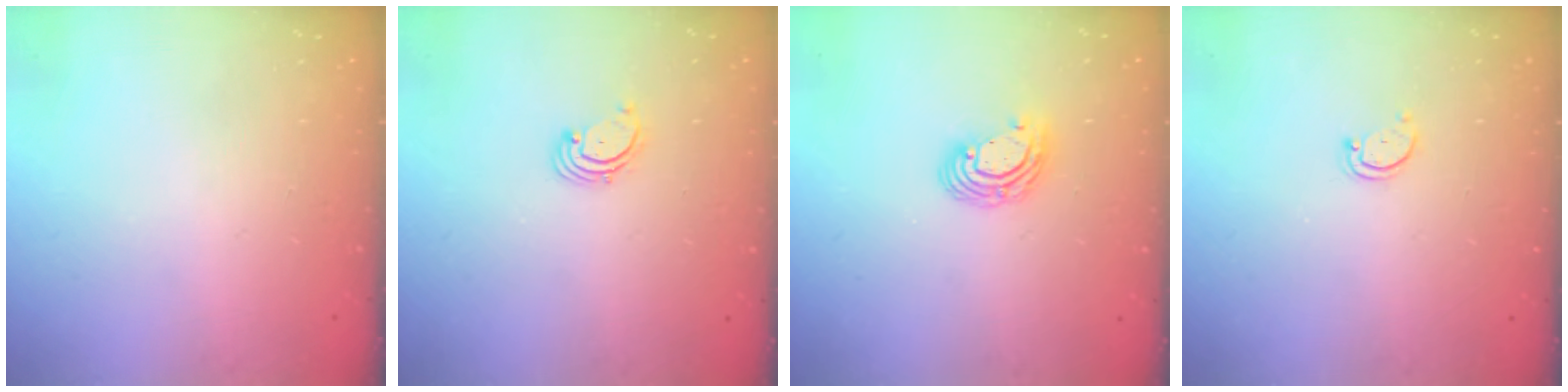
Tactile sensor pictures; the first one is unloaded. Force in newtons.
{"total": 1.7, "press": 1.6, "slide": 0.2}
{"total": 7.3, "press": 7.1, "slide": 1.3}
{"total": 2.8, "press": 2.7, "slide": 0.3}